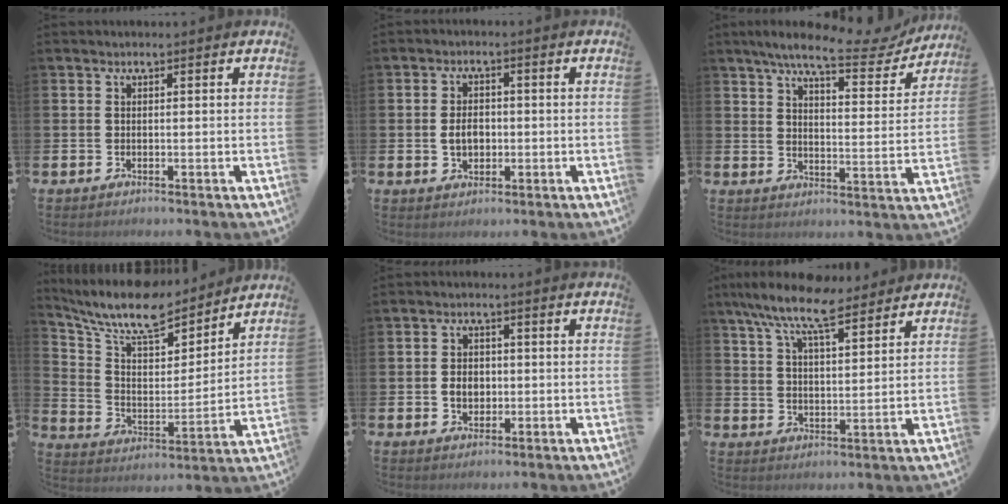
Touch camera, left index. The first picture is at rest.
{"total": 3.3, "force": [-0.4, 2.4, 2.3], "torque": [-0.028, 0.001, -0.015]}
{"total": 8.7, "force": [7.4, 1.6, 4.2], "torque": [-0.086, -0.040, 0.123]}
{"total": 10.8, "force": [9.6, 3.0, 3.9], "torque": [-0.119, -0.065, 0.168]}
{"total": 3.0, "force": [-0.3, 2.4, 1.8], "torque": [-0.021, 0.001, -0.013]}
{"total": 9.6, "force": [8.1, 2.5, 4.5], "torque": [-0.103, -0.032, 0.141]}